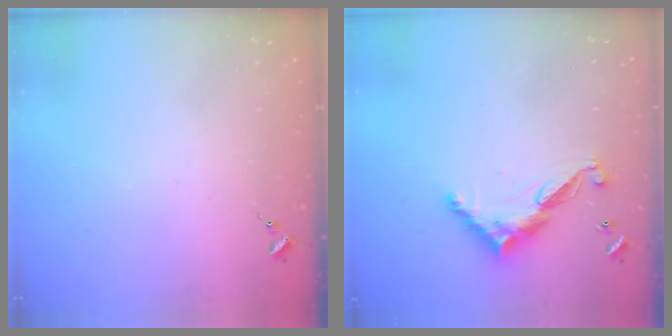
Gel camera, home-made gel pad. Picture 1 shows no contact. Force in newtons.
{"total": 11.7, "press": 11.7, "slide": 0.3}